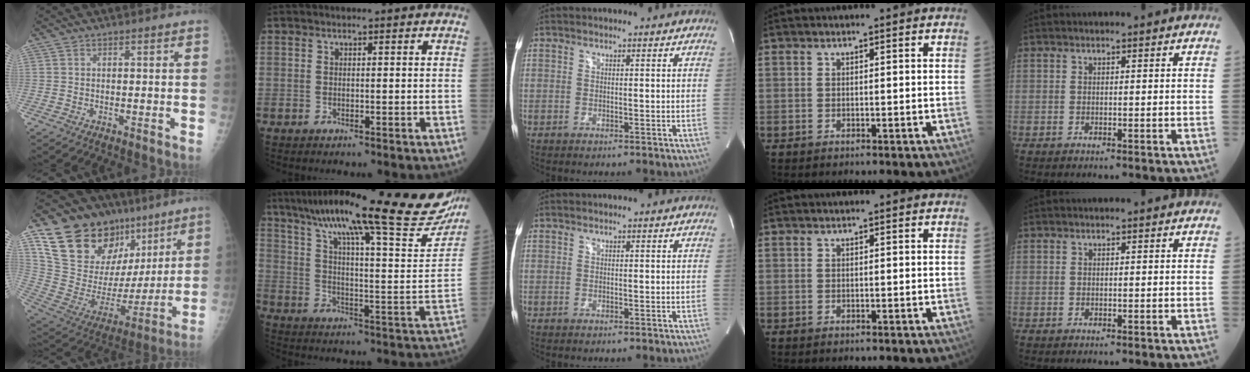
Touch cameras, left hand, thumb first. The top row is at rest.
{"thumb": {"total": 27.9, "force": [15.0, 16.6, 16.6], "torque": [-0.232, -0.014, 0.271]}, "index": {"total": 33.0, "force": [26.6, 2.6, 19.3], "torque": [-0.264, -0.038, 0.355]}}